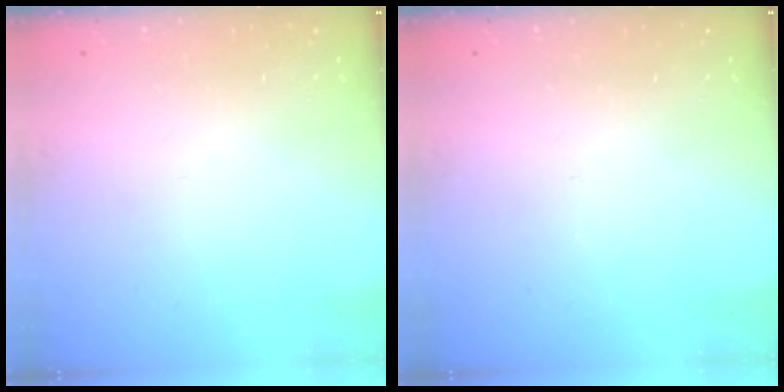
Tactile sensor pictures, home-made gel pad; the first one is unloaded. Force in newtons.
{"total": 0.0}